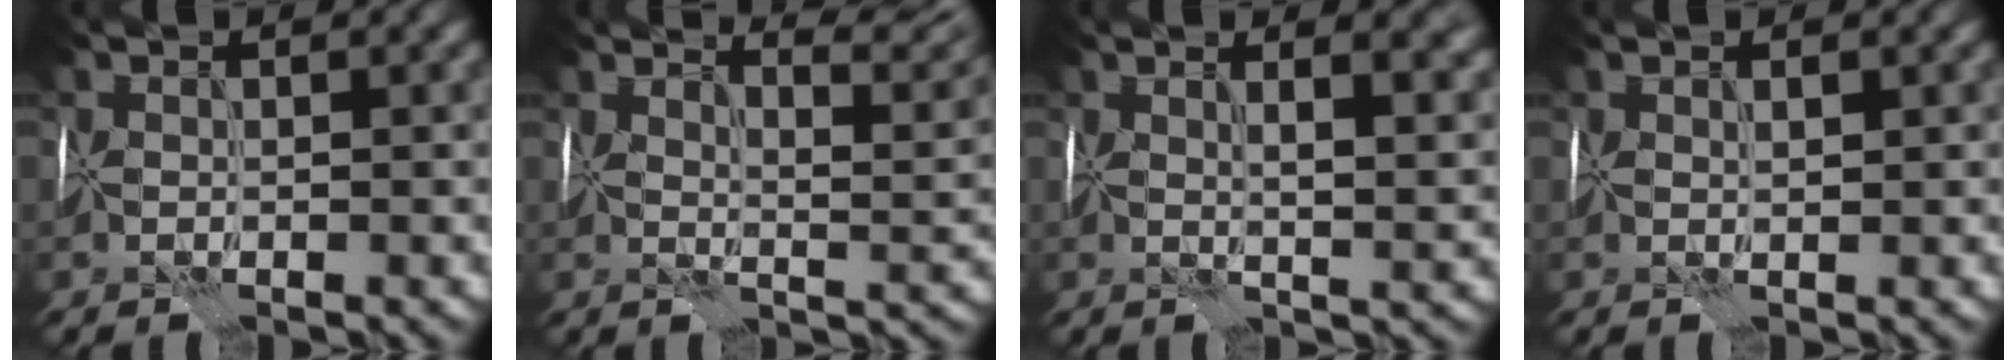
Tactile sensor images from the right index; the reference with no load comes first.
{"total": 6.7, "force": [5.6, 0.7, 3.6], "torque": [-0.049, 0.009, 0.070]}
{"total": 6.5, "force": [2.6, 2.2, 5.5], "torque": [-0.049, 0.008, 0.032]}
{"total": 0.5, "force": [0.2, -0.3, 0.4], "torque": [-0.004, -0.001, 0.004]}